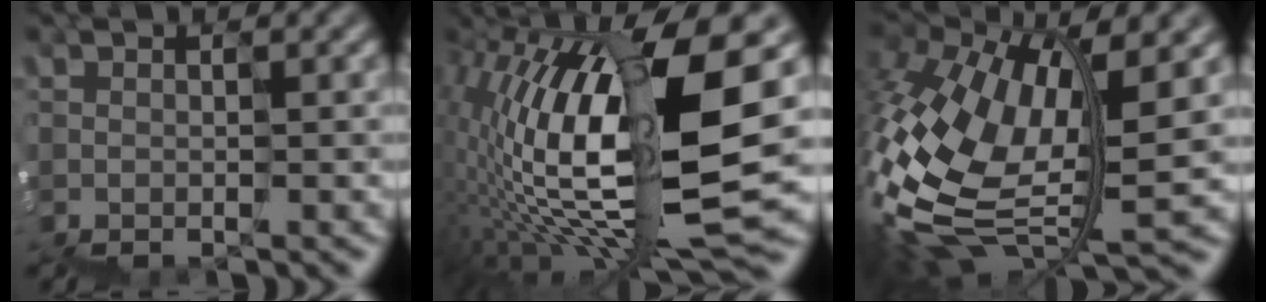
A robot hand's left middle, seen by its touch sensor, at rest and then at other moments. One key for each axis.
{"total": 13.8, "fx": 1.3, "fy": 5.1, "fz": 12.7, "tx": -0.253, "ty": 0.016, "tz": 0.032}
{"total": 10.5, "fx": -1.6, "fy": 5.1, "fz": 9.0, "tx": -0.224, "ty": 0.003, "tz": -0.033}